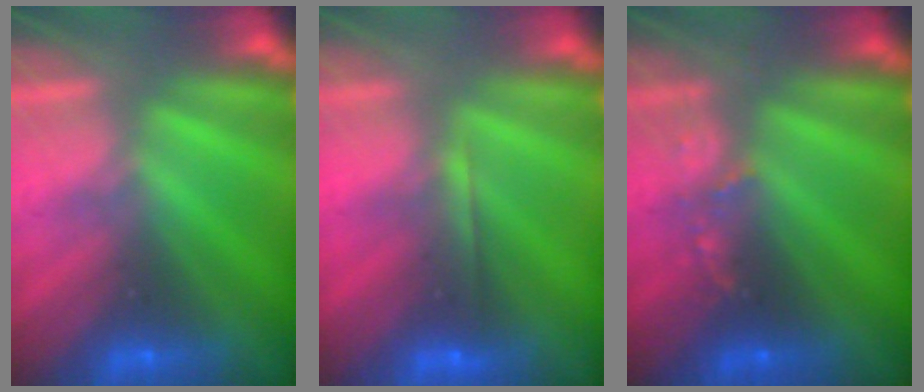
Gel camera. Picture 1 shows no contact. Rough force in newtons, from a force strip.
{"total": 1.8}
{"total": 2.5}